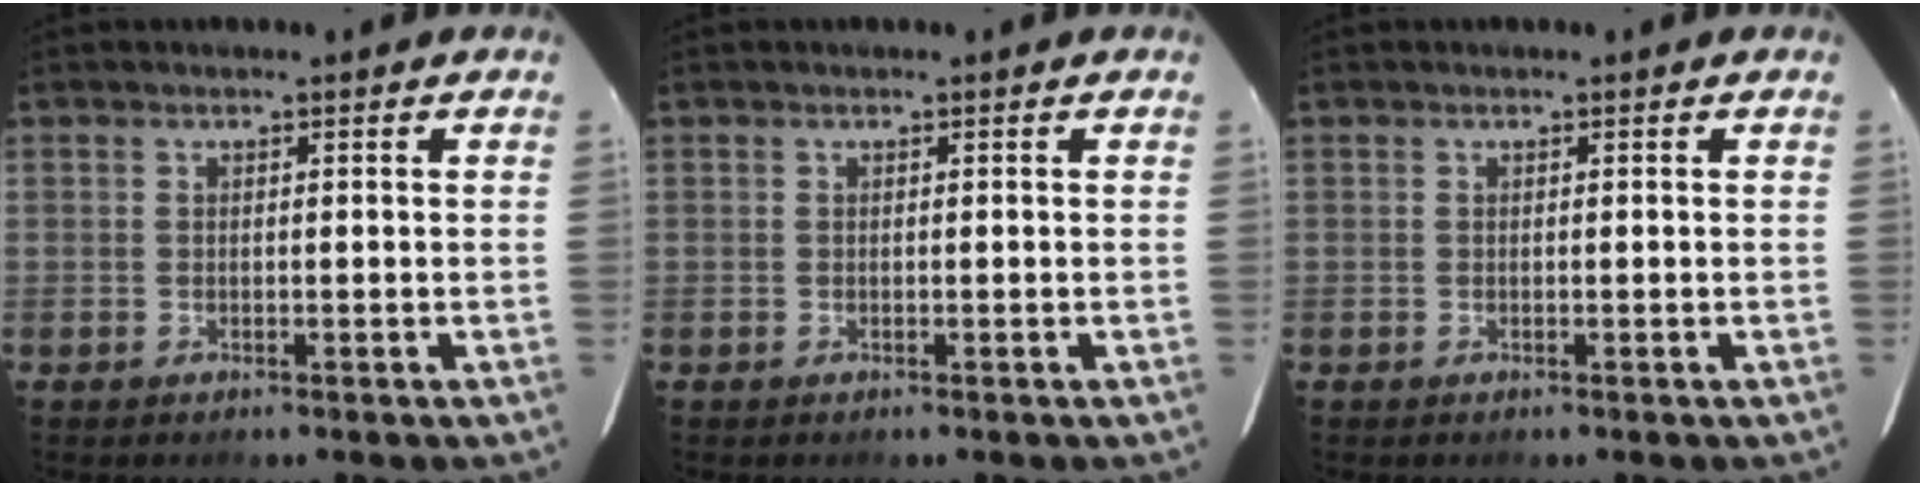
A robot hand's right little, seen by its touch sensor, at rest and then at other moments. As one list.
[{"total": 0.0}, {"total": 0.0}]